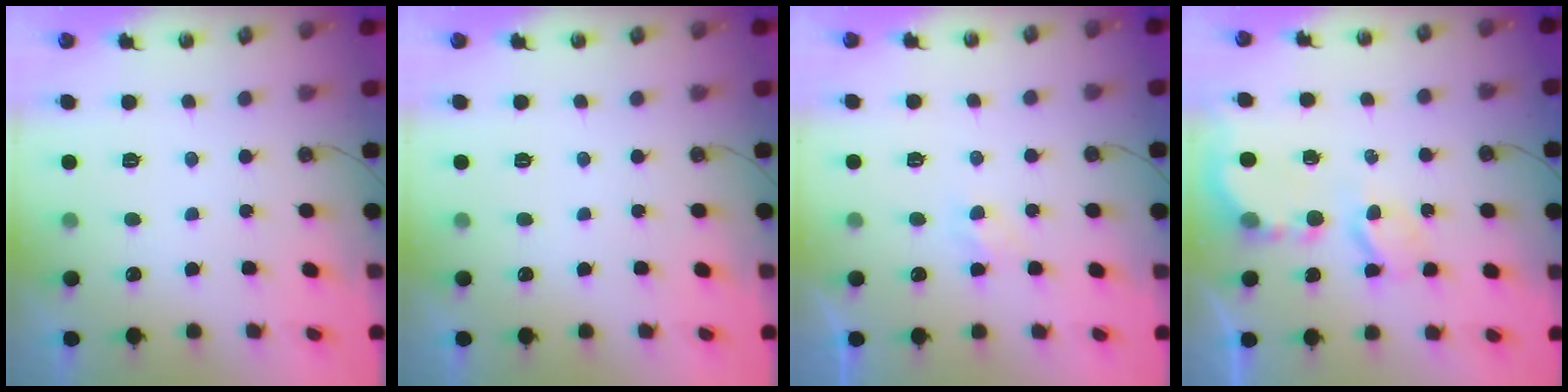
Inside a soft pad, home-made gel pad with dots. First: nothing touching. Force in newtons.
{"total": 0.0}
{"total": 2.3, "press": 2.3, "slide": 0.4}
{"total": 5.3, "press": 5.3, "slide": 0.4}